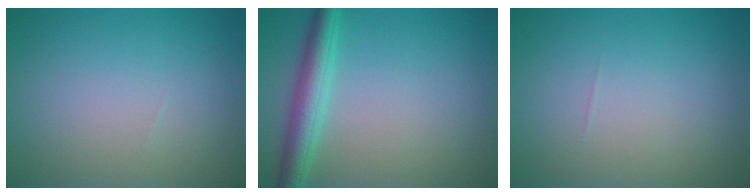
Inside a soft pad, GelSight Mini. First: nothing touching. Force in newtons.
{"total": 3.9, "press": 3.9, "slide": 0.1}
{"total": 0.0}